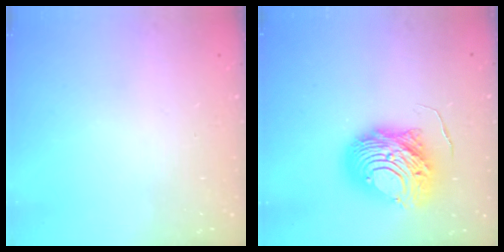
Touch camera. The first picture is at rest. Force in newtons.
{"total": 12.6, "press": 12.6, "slide": 1.3}